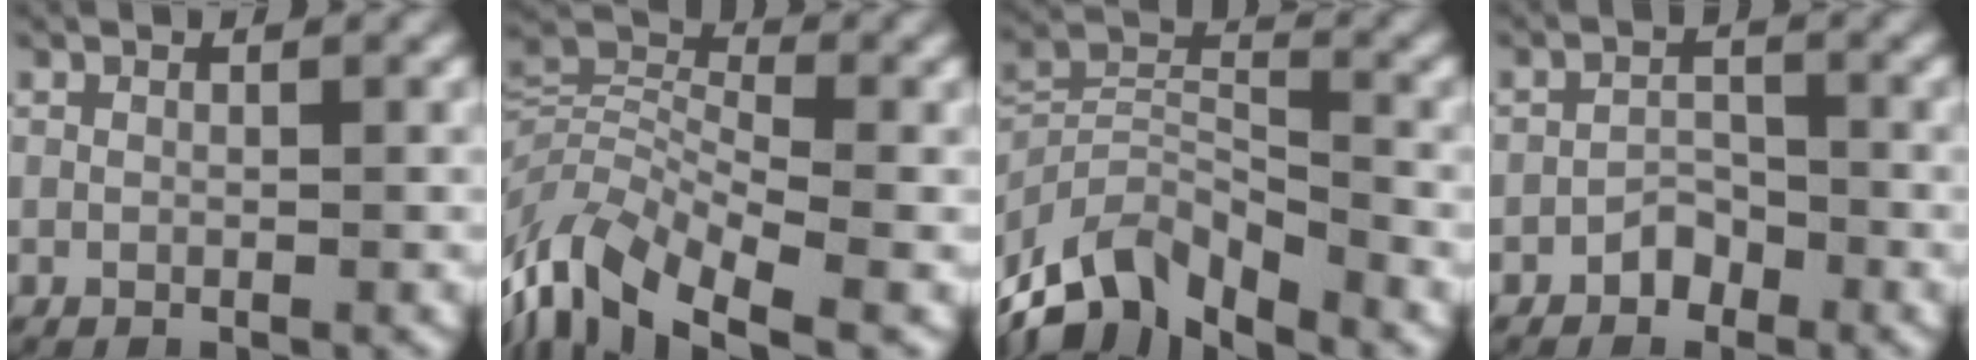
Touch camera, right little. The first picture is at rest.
{"total": 9.1, "force": [-3.7, 5.8, 6.0], "torque": [-0.144, -0.040, -0.051]}
{"total": 9.8, "force": [-5.2, 6.2, 5.6], "torque": [-0.115, -0.034, -0.079]}
{"total": 2.1, "force": [-1.5, 1.3, 0.5], "torque": [-0.009, 0.003, -0.032]}